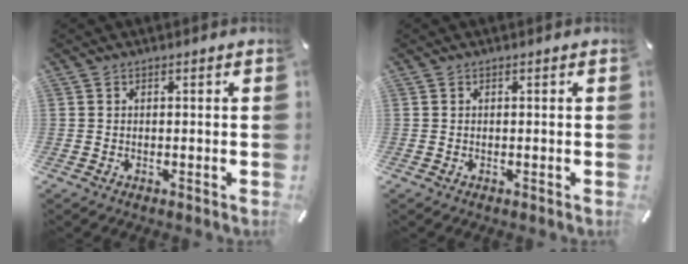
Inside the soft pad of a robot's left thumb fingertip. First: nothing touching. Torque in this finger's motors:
{"motor_torque": [0.01, 0.01, -0.01, -0.01, 0.00]}